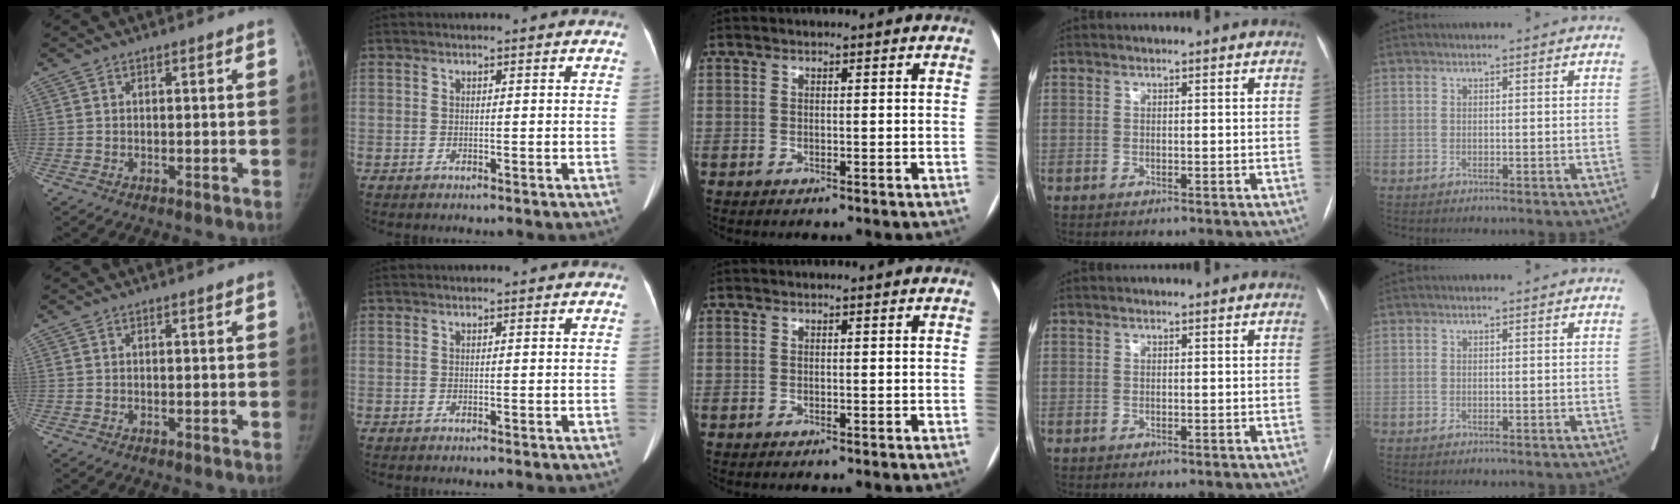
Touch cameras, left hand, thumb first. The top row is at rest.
{}